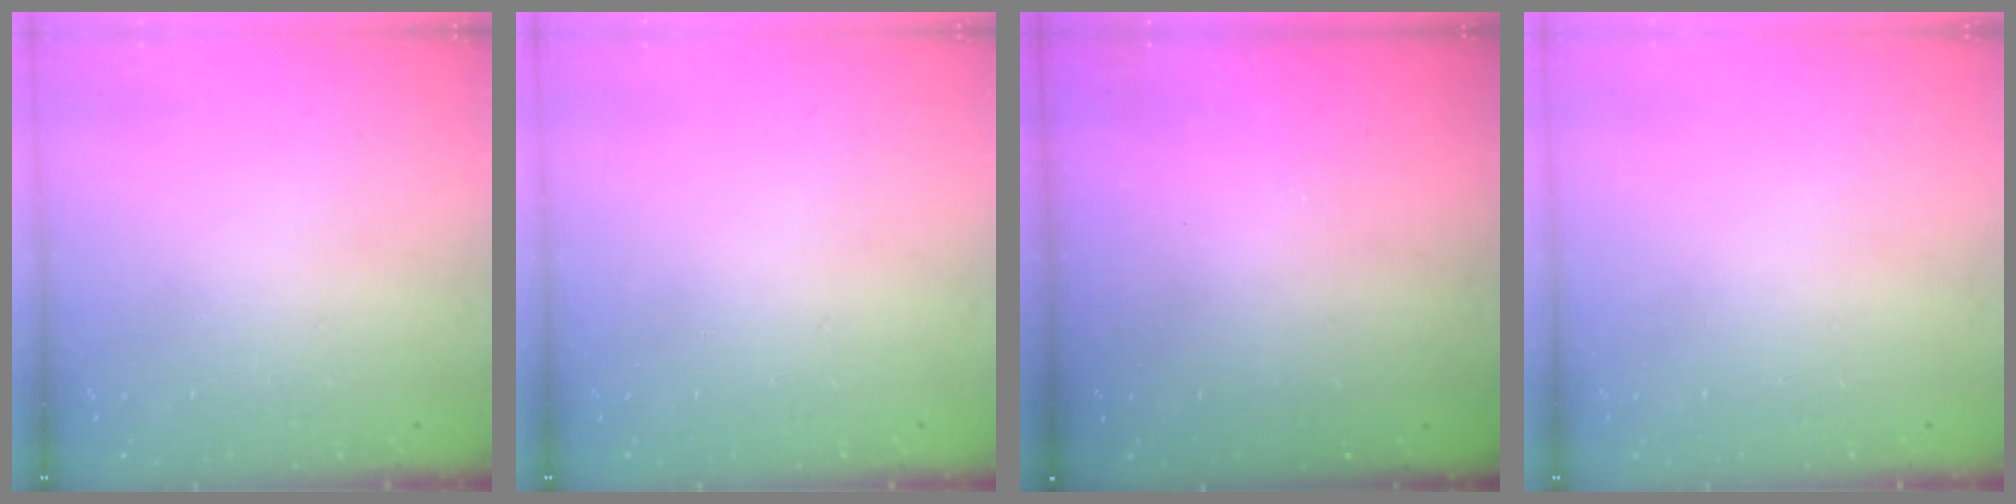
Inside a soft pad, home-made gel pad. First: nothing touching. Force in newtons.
{"total": 0.0}
{"total": 3.0, "press": 3.0, "slide": 0.1}
{"total": 0.0}